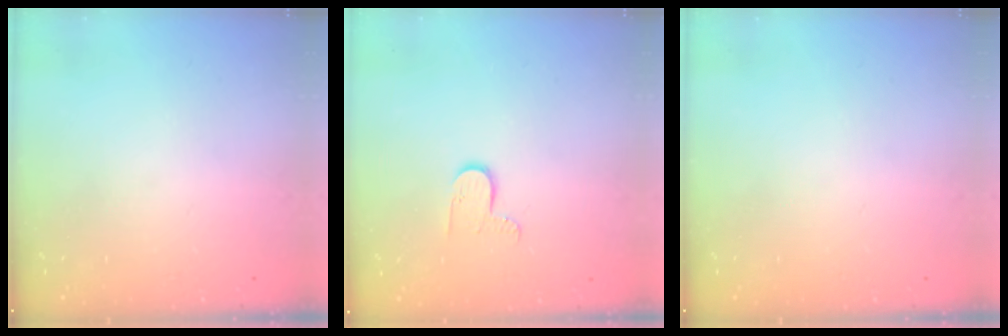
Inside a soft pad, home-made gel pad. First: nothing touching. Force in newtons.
{"total": 5.2, "press": 5.2, "slide": 0.4}
{"total": 0.0}